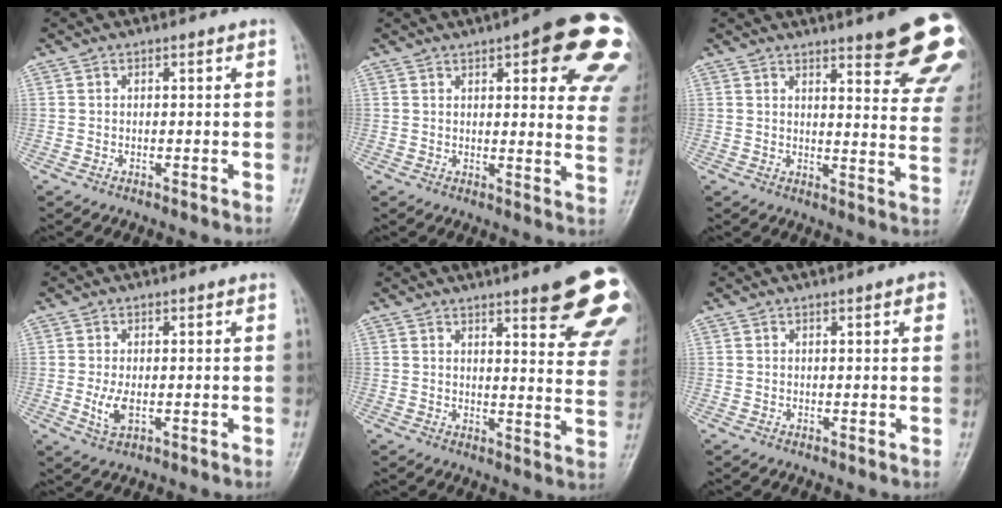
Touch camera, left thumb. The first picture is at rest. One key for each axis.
{"total": 21.2, "fx": 10.0, "fy": 6.4, "fz": 17.5, "tx": -0.170, "ty": -0.021, "tz": 0.110}
{"total": 18.9, "fx": 12.7, "fy": 4.0, "fz": 13.4, "tx": -0.136, "ty": -0.061, "tz": 0.143}
{"total": 3.5, "fx": -0.6, "fy": 1.8, "fz": 3.0, "tx": -0.064, "ty": -0.005, "tz": -0.009}
{"total": 16.8, "fx": 10.3, "fy": 3.4, "fz": 12.8, "tx": -0.127, "ty": -0.048, "tz": 0.115}
{"total": 1.7, "fx": 0.7, "fy": 0.4, "fz": 1.5, "tx": -0.018, "ty": 0.001, "tz": 0.007}